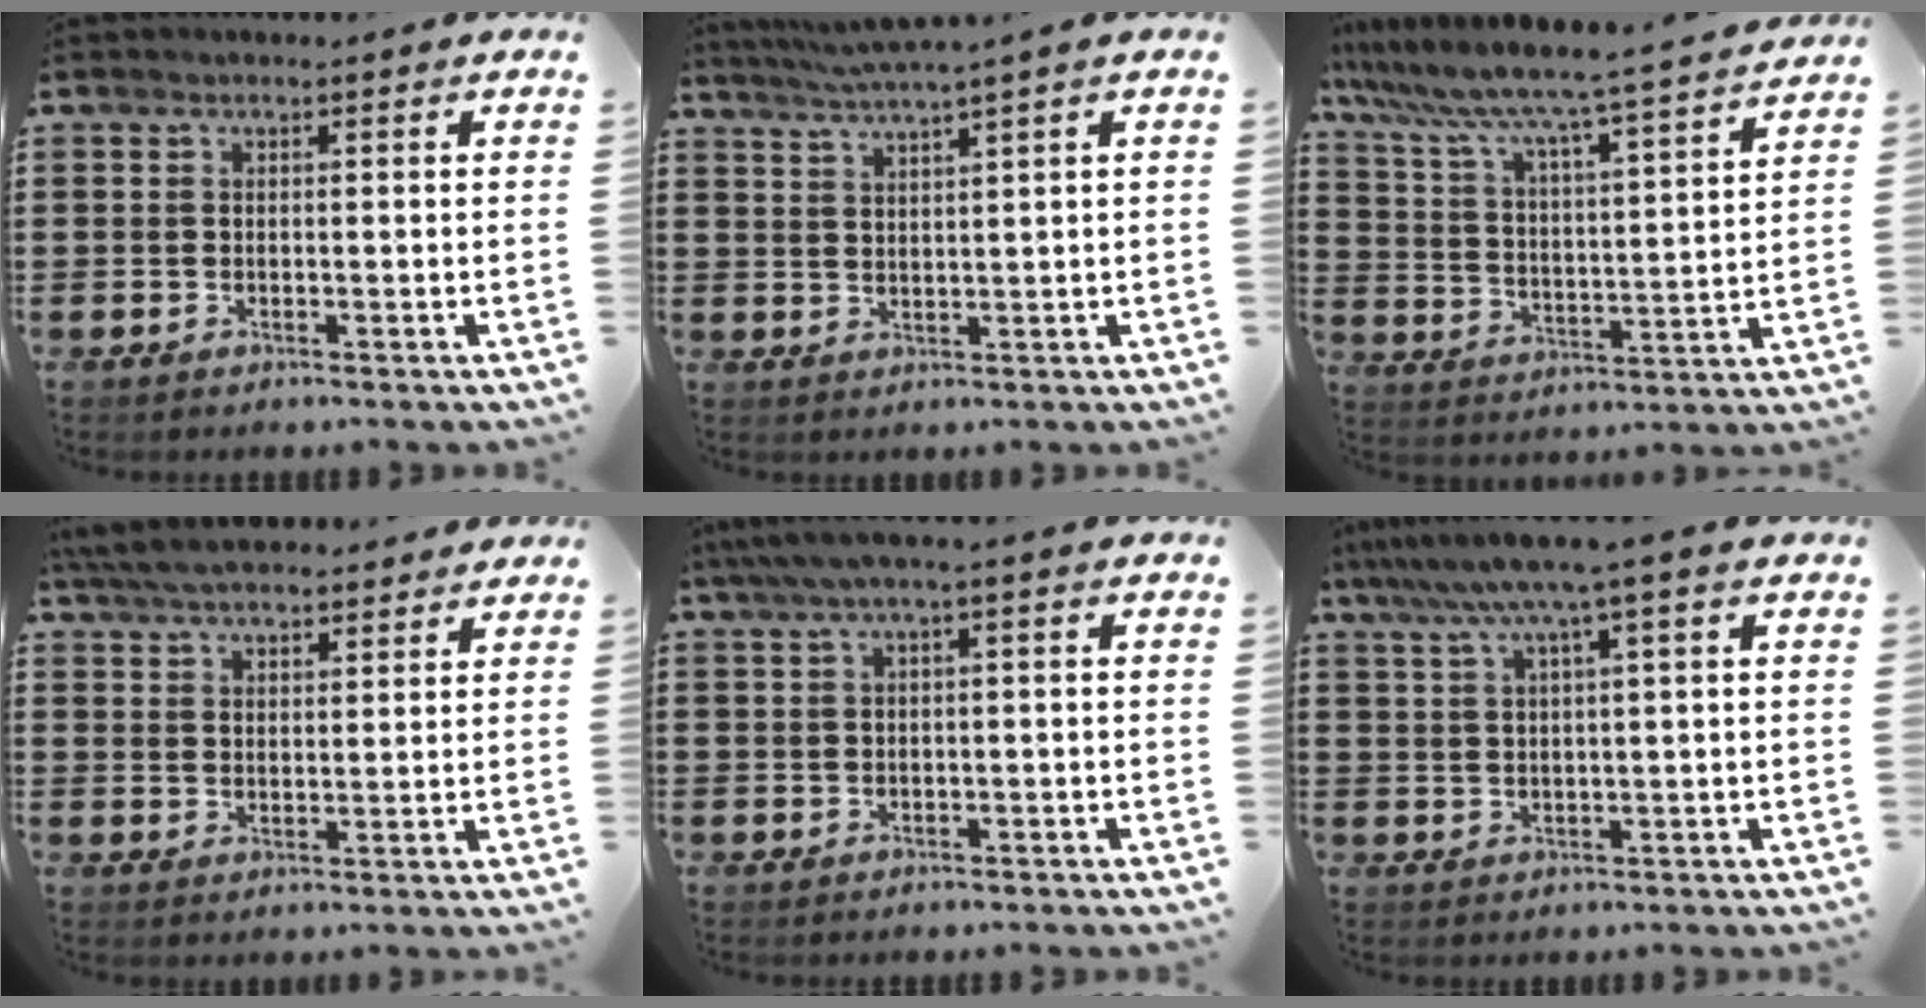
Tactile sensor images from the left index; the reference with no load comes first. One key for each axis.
{"total": 2.9, "fx": 2.2, "fy": -0.9, "fz": 1.6, "tx": -0.035, "ty": -0.010, "tz": 0.036}
{"total": 5.7, "fx": 5.3, "fy": -0.8, "fz": 2.0, "tx": -0.066, "ty": -0.055, "tz": 0.078}
{"total": 5.4, "fx": 5.1, "fy": 0.9, "fz": 1.5, "tx": -0.045, "ty": -0.010, "tz": 0.096}
{"total": 2.1, "fx": -0.3, "fy": 0.2, "fz": 2.1, "tx": -0.035, "ty": -0.001, "tz": -0.008}
{"total": 6.4, "fx": 3.6, "fy": -0.5, "fz": 5.3, "tx": -0.110, "ty": -0.012, "tz": 0.059}